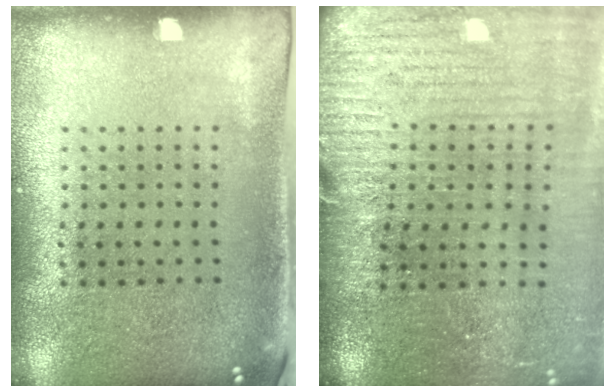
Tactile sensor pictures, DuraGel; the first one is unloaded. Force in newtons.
{"total": 4.0, "press": 3.6, "slide": 1.9}